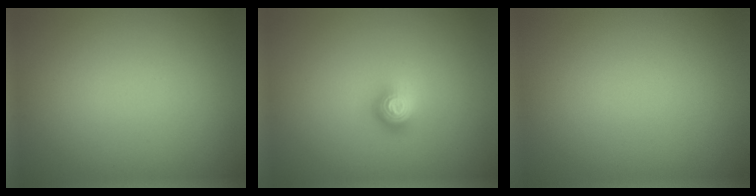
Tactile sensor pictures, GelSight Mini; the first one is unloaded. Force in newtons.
{"total": 2.0, "press": 1.4, "slide": 1.5}
{"total": 0.0}